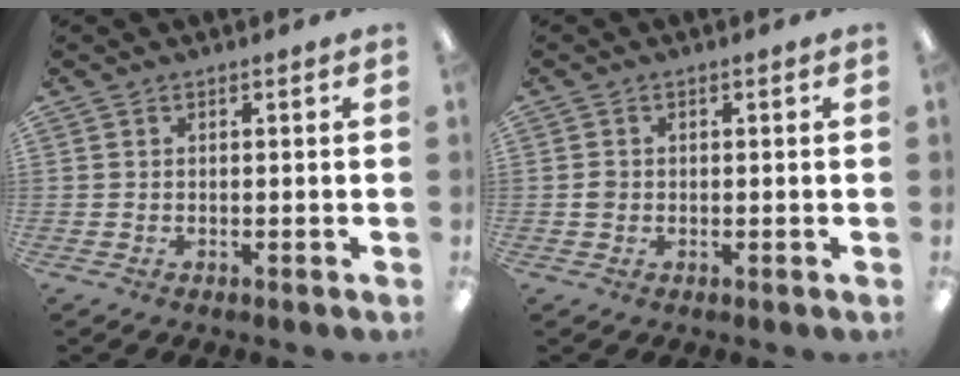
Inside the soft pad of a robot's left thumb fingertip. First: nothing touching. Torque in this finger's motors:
{"motor_torque": [0.10, 0.34, 0.53, -0.24, 0.00]}